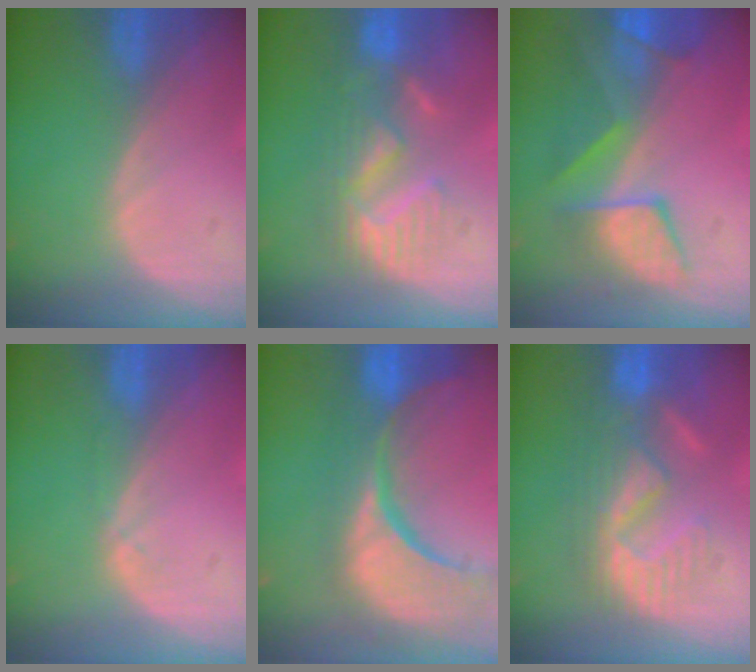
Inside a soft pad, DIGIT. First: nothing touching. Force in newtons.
{"total": 8.6, "press": 8.2, "slide": 2.7}
{"total": 9.3, "press": 8.4, "slide": 4.0}
{"total": 0.9, "press": 0.8, "slide": 0.2}
{"total": 15.3, "press": 12.2, "slide": 9.3}
{"total": 8.7, "press": 8.6, "slide": 1.4}